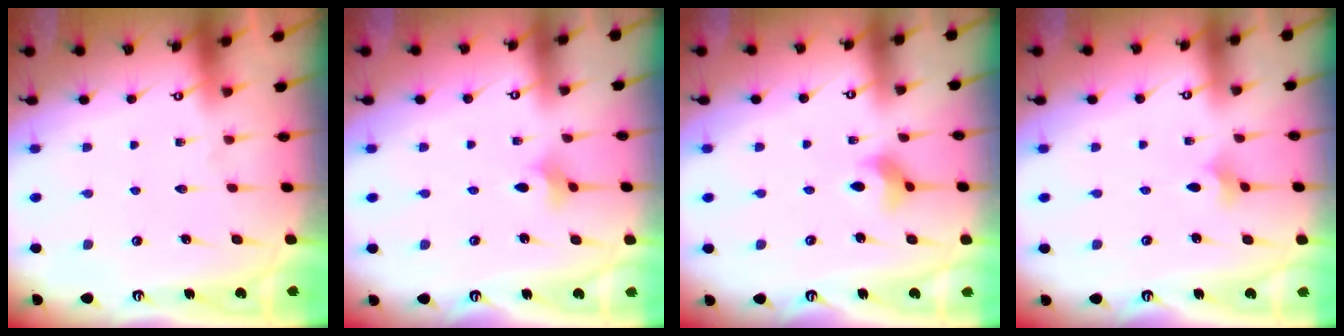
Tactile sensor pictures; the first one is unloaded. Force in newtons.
{"total": 2.6, "press": 2.6, "slide": 0.6}
{"total": 3.9, "press": 3.8, "slide": 0.6}
{"total": 1.8, "press": 1.7, "slide": 0.5}